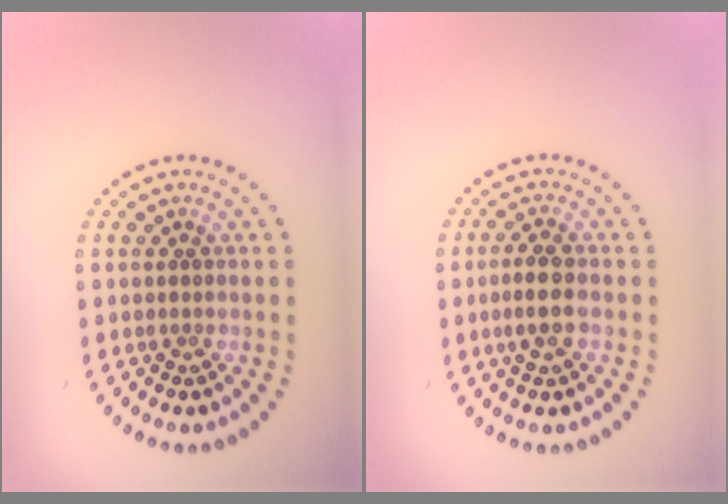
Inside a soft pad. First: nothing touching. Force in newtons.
{"total": 2.6, "press": 2.5, "slide": 0.7}